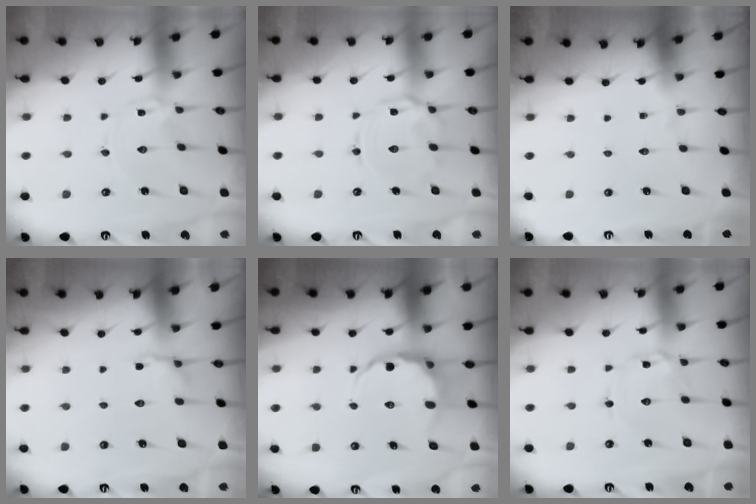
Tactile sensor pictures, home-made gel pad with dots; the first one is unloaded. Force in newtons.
{"total": 9.1, "press": 9.1, "slide": 0.7}
{"total": 0.0}
{"total": 3.6, "press": 3.3, "slide": 1.4}
{"total": 6.8, "press": 6.6, "slide": 1.9}
{"total": 2.0, "press": 2.0, "slide": 0.2}